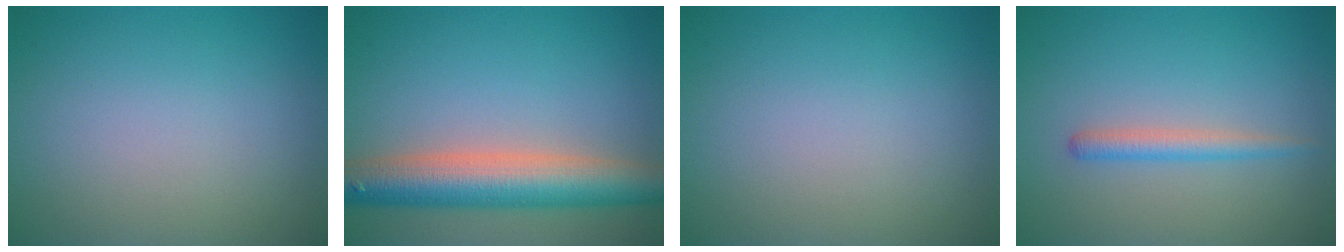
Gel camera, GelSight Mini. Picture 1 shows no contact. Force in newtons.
{"total": 7.9, "press": 7.9, "slide": 0.5}
{"total": 0.0}
{"total": 1.9, "press": 1.8, "slide": 0.2}